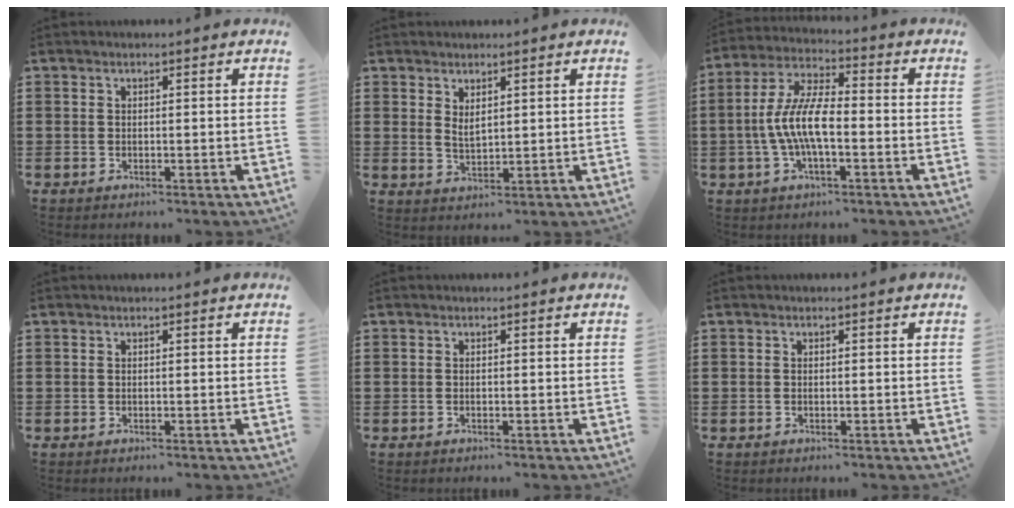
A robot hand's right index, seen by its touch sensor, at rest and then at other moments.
{"total": 2.3, "force": [1.6, 0.8, 1.4], "torque": [-0.029, 0.002, 0.029]}
{"total": 8.8, "force": [-1.8, 2.8, 8.2], "torque": [-0.188, -0.013, -0.041]}
{"total": 0.0}
{"total": 0.0}
{"total": 0.0}